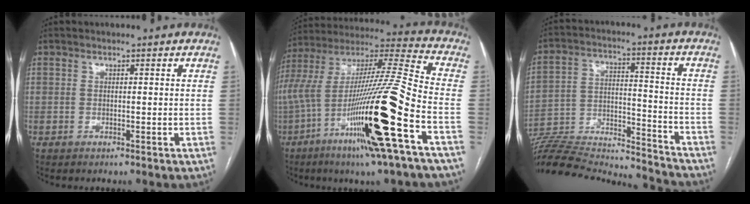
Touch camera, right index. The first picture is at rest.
{"total": 29.0, "force": [-10.8, 2.0, 26.8], "torque": [-0.522, -0.042, -0.198]}
{"total": 28.2, "force": [-26.4, 3.5, 9.5], "torque": [-0.191, -0.003, -0.408]}